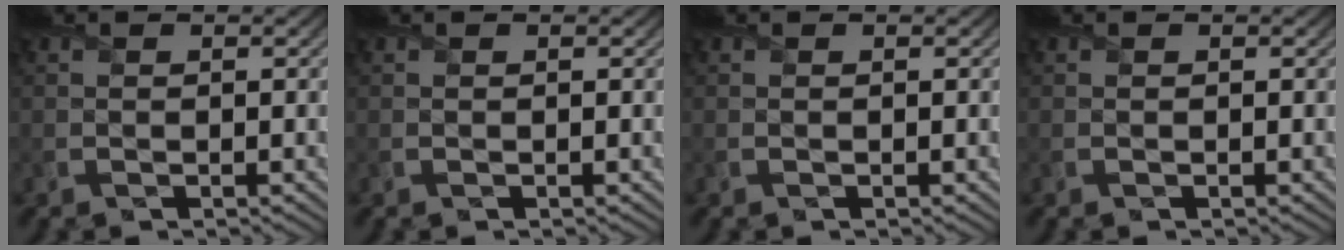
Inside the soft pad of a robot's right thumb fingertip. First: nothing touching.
{"total": 0.0}
{"total": 0.0}
{"total": 0.0}